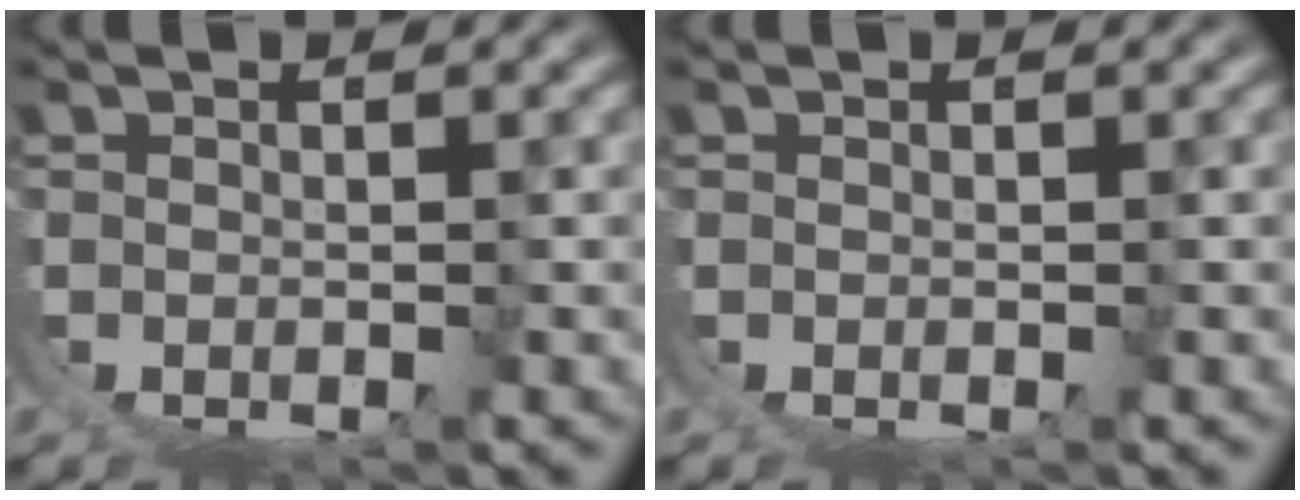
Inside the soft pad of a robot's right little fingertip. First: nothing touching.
{"total": 0.0}